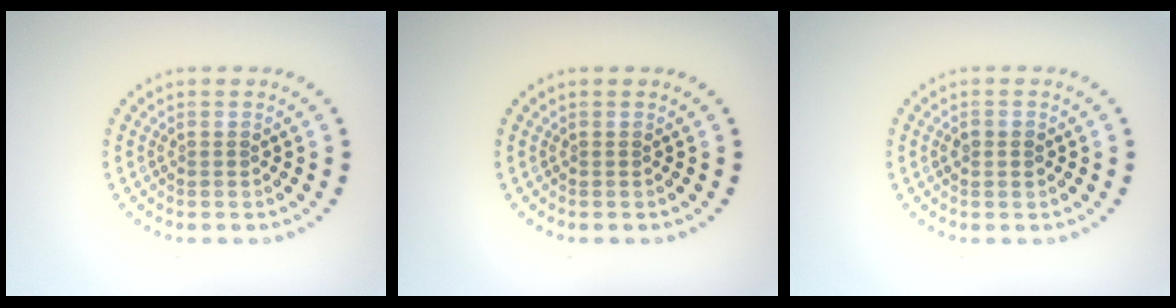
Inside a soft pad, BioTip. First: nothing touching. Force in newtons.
{"total": 0.0}
{"total": 1.6, "press": 1.6, "slide": 0.1}